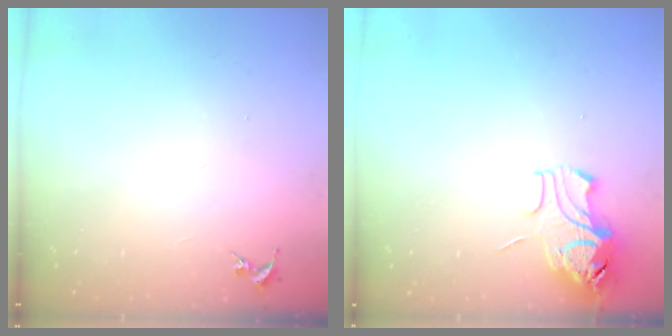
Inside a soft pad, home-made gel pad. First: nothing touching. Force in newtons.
{"total": 10.2, "press": 10.2, "slide": 1.2}